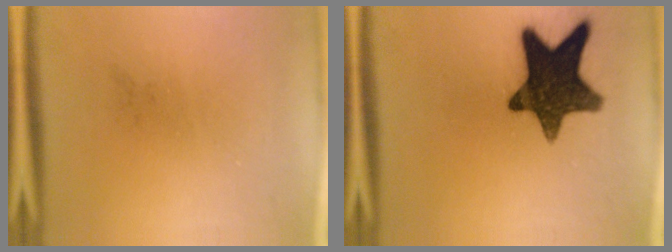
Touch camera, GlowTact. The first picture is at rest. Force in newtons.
{"total": 14.9}